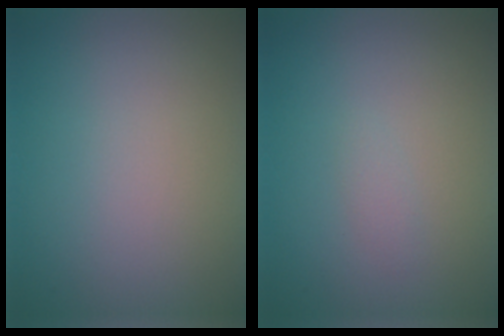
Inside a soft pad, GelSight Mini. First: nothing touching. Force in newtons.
{"total": 0.6, "press": 0.6, "slide": 0.0}